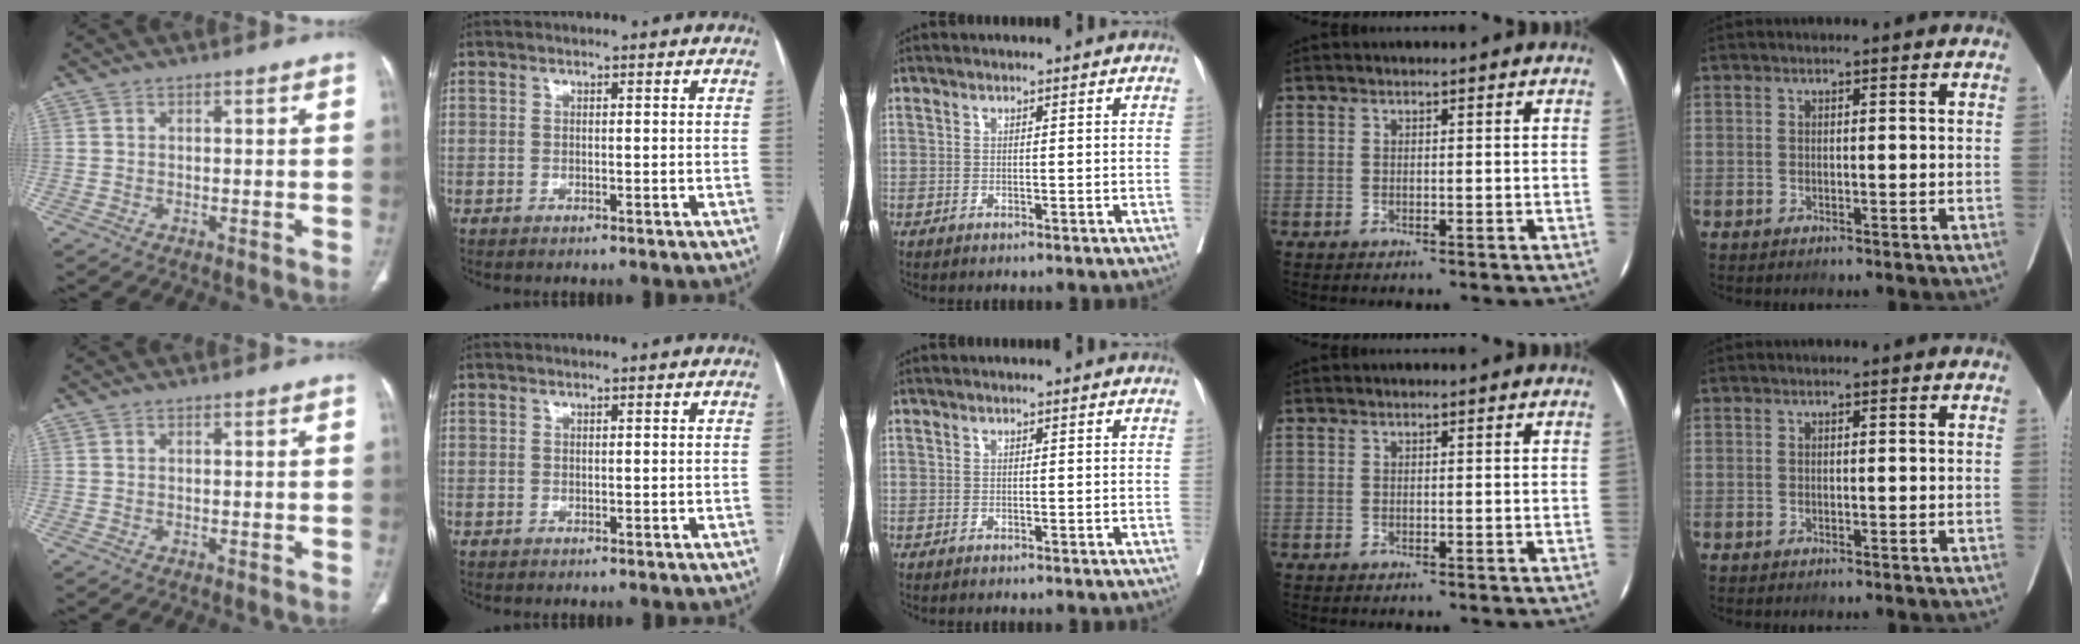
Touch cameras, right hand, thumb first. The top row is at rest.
{}